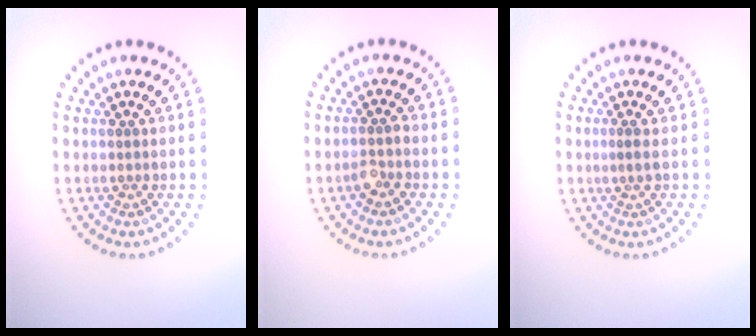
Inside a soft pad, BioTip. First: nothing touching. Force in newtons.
{"total": 1.6, "press": 1.4, "slide": 0.8}
{"total": 0.6, "press": 0.2, "slide": 0.5}